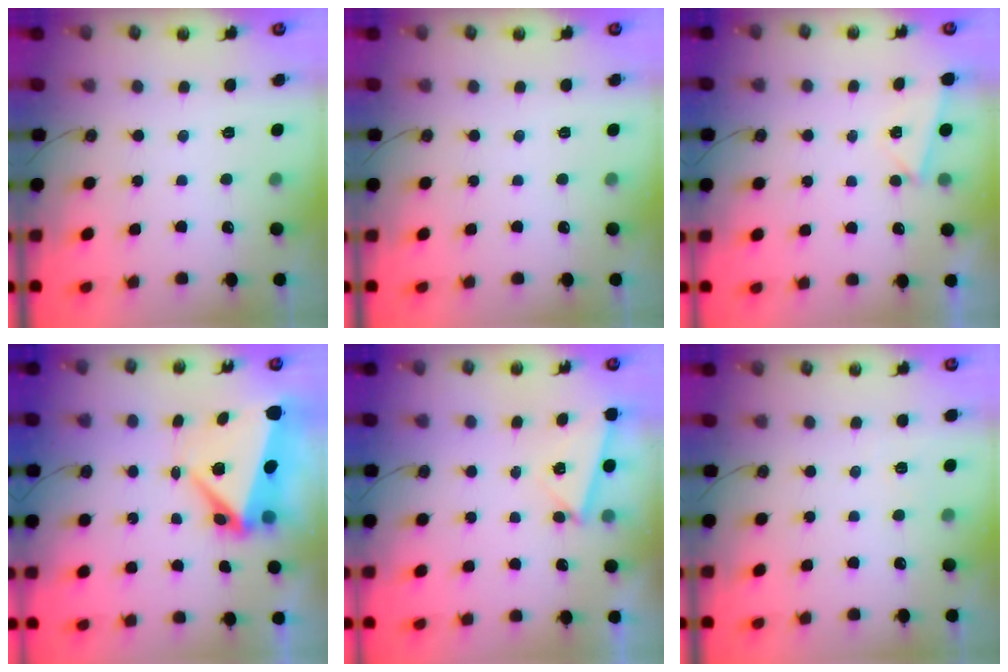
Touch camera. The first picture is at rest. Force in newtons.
{"total": 0.0}
{"total": 1.8, "press": 1.4, "slide": 1.2}
{"total": 9.4, "press": 9.1, "slide": 2.2}
{"total": 2.7, "press": 2.0, "slide": 1.7}
{"total": 3.4, "press": 2.9, "slide": 1.7}